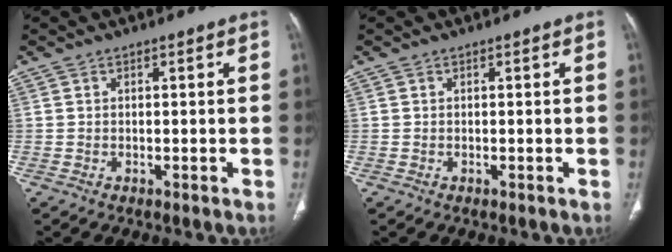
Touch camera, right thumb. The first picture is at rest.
{"total": 0.0}